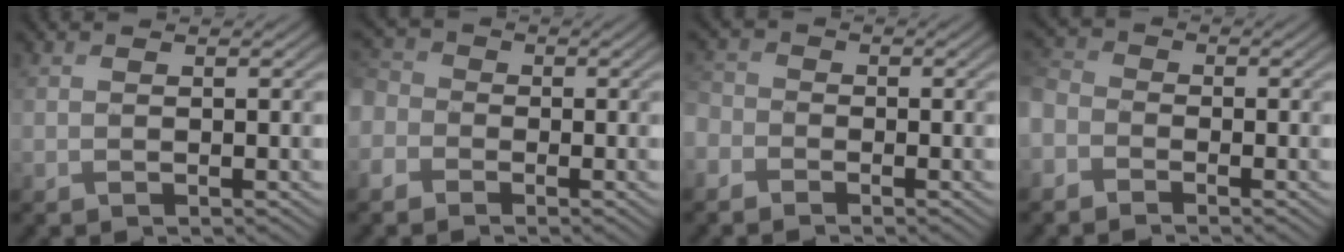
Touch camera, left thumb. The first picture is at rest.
{"total": 4.8, "force": [-2.1, 4.0, 1.8], "torque": [-0.062, -0.001, -0.058]}
{"total": 3.2, "force": [-2.1, 2.3, 1.0], "torque": [-0.037, -0.003, -0.055]}
{"total": 4.8, "force": [-2.9, 3.2, 2.1], "torque": [-0.065, -0.004, -0.070]}